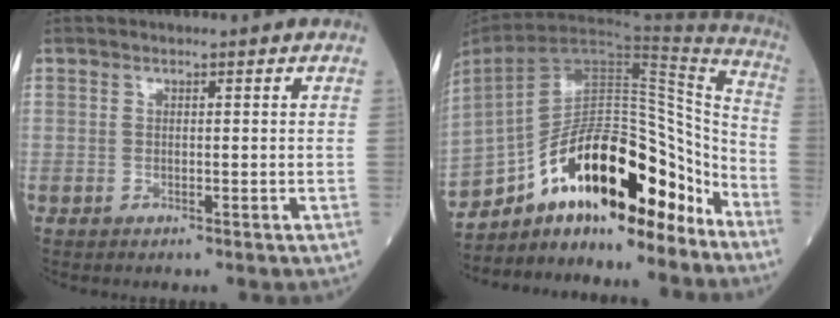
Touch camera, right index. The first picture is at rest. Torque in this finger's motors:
{"motor_torque": [1.12, -1.02, 0.63, 0.21]}